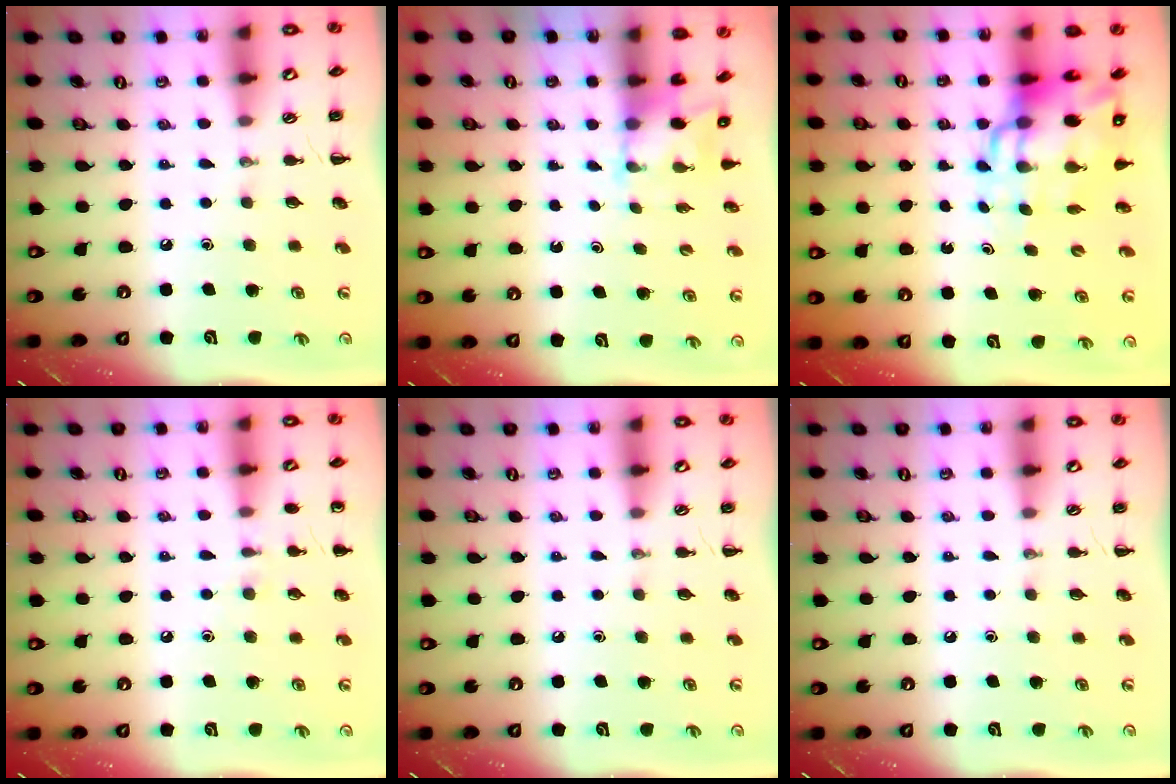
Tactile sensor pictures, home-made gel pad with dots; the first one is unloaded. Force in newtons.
{"total": 2.4, "press": 2.3, "slide": 0.8}
{"total": 11.3, "press": 10.9, "slide": 3.1}
{"total": 6.2, "press": 5.9, "slide": 1.9}
{"total": 0.0}
{"total": 0.0}